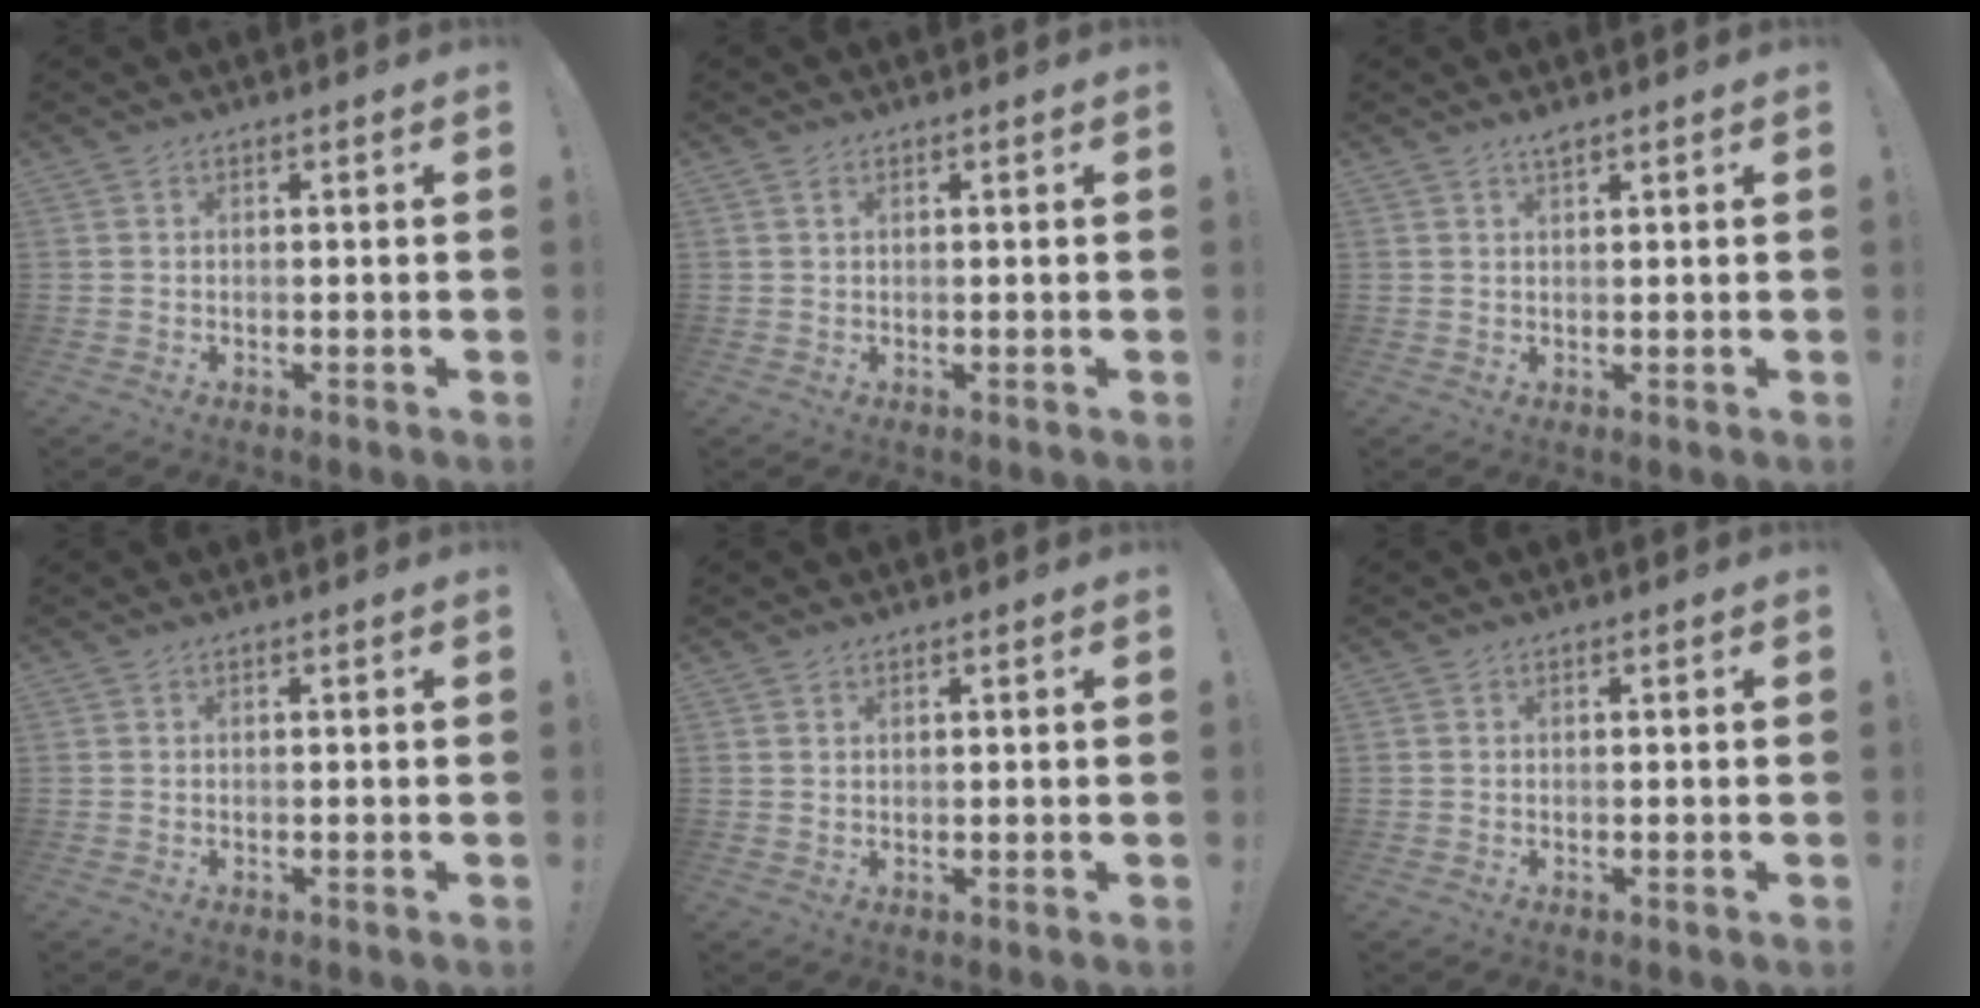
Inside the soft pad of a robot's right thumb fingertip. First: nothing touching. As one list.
[{"total": 0.8, "force": [0.5, 0.3, 0.6], "torque": [-0.013, 0.001, 0.010]}, {"total": 1.6, "force": [1.3, 0.2, 0.9], "torque": [-0.012, -0.005, 0.022]}, {"total": 0.0}, {"total": 1.1, "force": [0.9, 0.6, 0.2], "torque": [0.002, -0.003, 0.016]}, {"total": 0.0}]